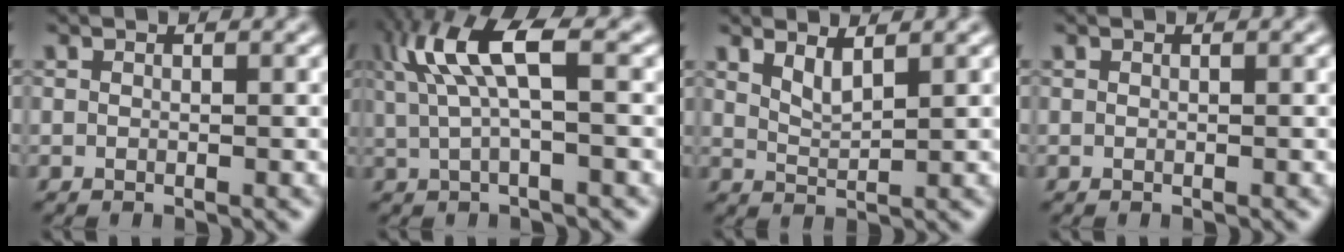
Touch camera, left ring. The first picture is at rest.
{"total": 6.0, "force": [1.7, 1.7, 5.5], "torque": [-0.114, 0.006, 0.033]}
{"total": 1.9, "force": [1.4, 0.5, 1.2], "torque": [-0.026, -0.009, 0.030]}
{"total": 0.0}